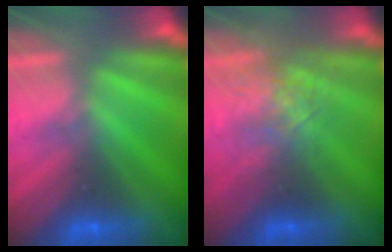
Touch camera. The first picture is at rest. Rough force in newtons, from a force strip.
{"total": 2.6}